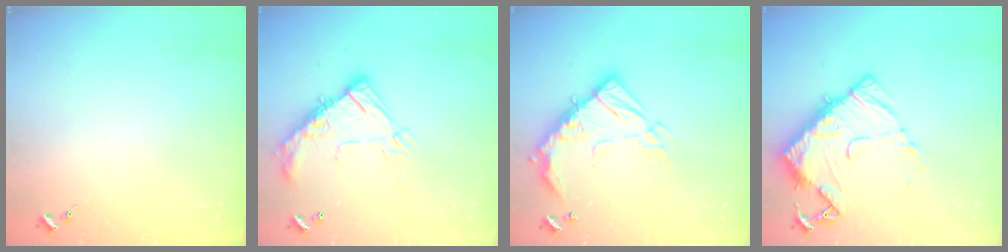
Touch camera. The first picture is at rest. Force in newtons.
{"total": 17.2, "press": 17.2, "slide": 1.2}
{"total": 19.4, "press": 19.2, "slide": 2.1}
{"total": 13.3, "press": 13.2, "slide": 1.3}